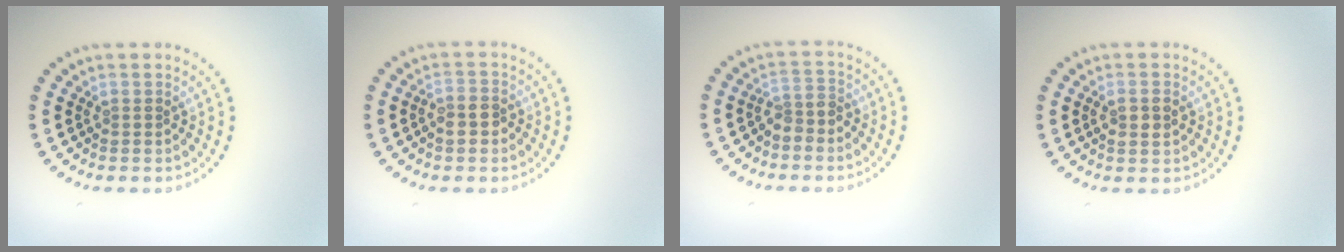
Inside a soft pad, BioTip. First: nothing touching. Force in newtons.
{"total": 2.1, "press": 2.0, "slide": 0.8}
{"total": 2.0, "press": 1.6, "slide": 1.3}
{"total": 1.7, "press": 1.7, "slide": 0.2}